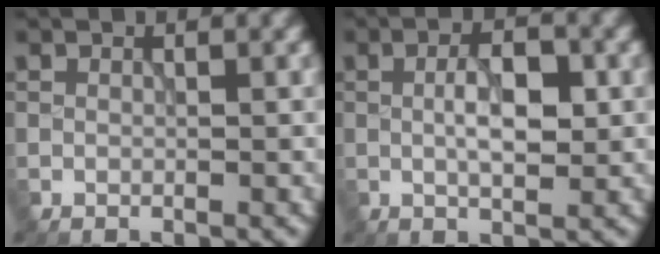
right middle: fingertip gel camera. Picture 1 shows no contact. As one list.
[{"total": 3.9, "force": [0.1, 1.5, 3.6], "torque": [-0.067, 0.002, 0.001]}]